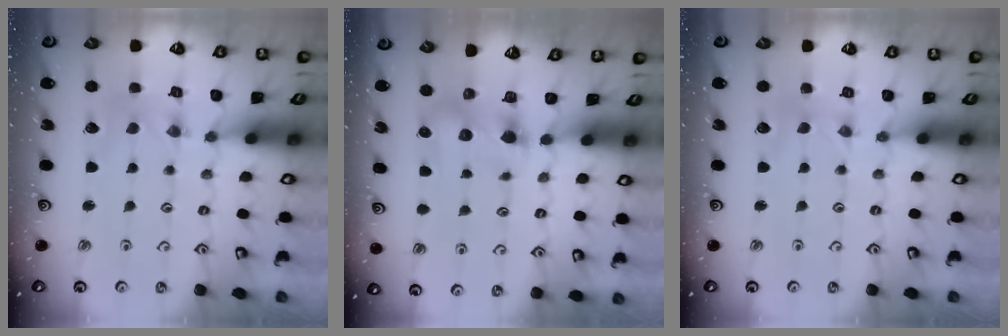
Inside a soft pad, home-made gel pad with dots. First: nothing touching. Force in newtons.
{"total": 7.2, "press": 7.2, "slide": 0.6}
{"total": 0.7, "press": 0.7, "slide": 0.1}